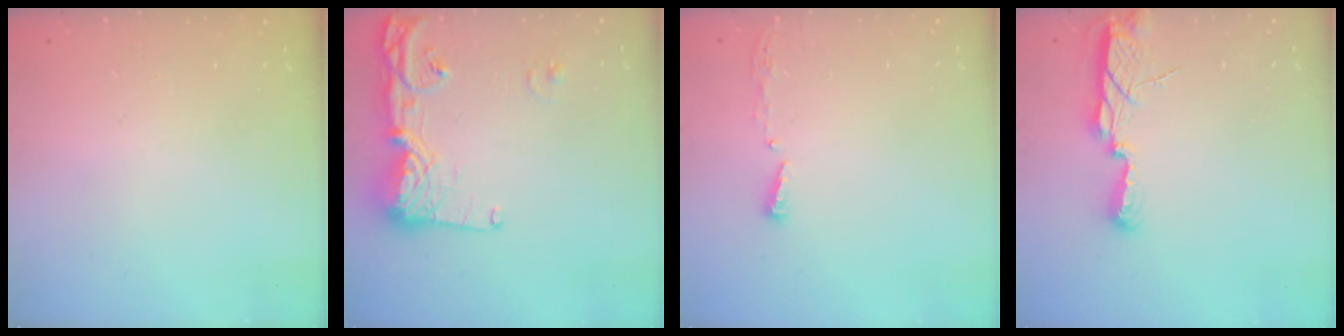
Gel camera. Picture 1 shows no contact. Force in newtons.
{"total": 14.9, "press": 14.8, "slide": 1.2}
{"total": 3.8, "press": 3.8, "slide": 0.4}
{"total": 9.3, "press": 8.3, "slide": 4.1}